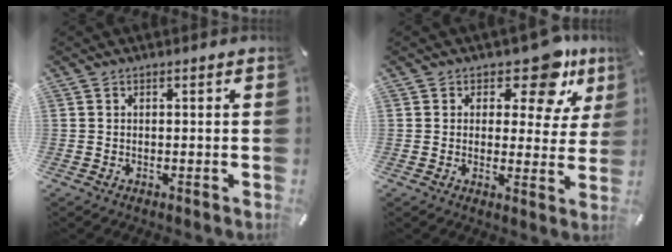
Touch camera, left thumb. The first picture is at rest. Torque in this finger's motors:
{"motor_torque": [0.60, 0.05, 0.02, 0.10, -0.07]}